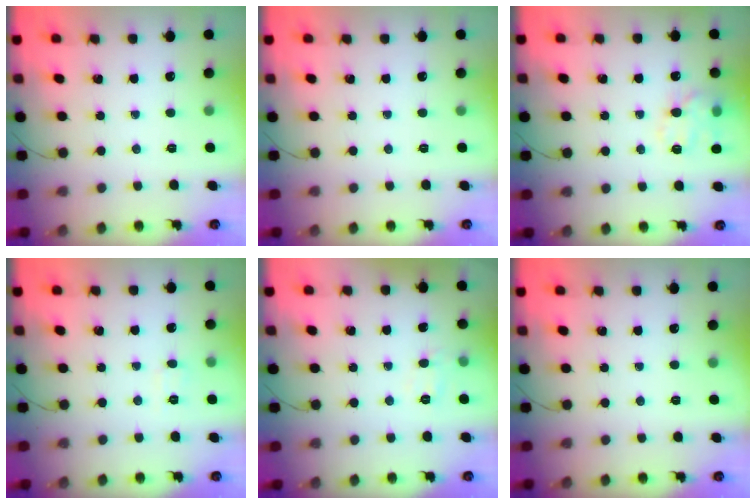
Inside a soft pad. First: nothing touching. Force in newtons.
{"total": 0.0}
{"total": 11.5, "press": 11.4, "slide": 1.4}
{"total": 4.2, "press": 4.0, "slide": 1.3}
{"total": 5.9, "press": 5.8, "slide": 1.4}
{"total": 0.0}